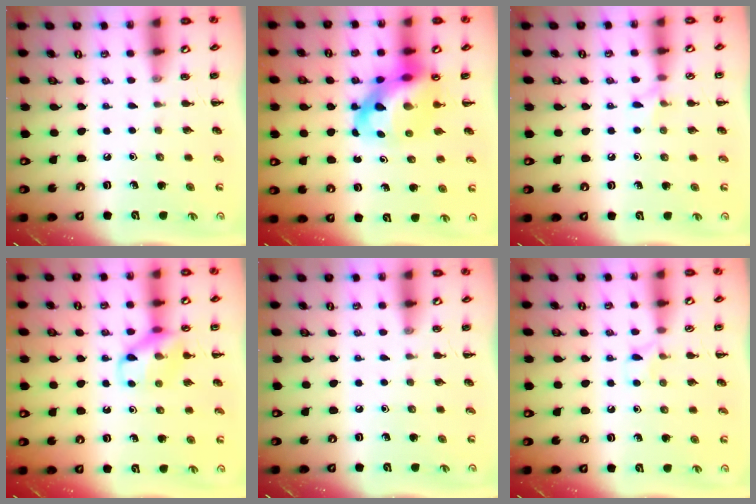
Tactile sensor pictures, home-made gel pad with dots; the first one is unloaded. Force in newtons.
{"total": 11.8, "press": 11.3, "slide": 3.2}
{"total": 5.3, "press": 4.9, "slide": 1.9}
{"total": 12.7, "press": 12.6, "slide": 1.1}
{"total": 0.0}
{"total": 5.6, "press": 5.3, "slide": 1.8}